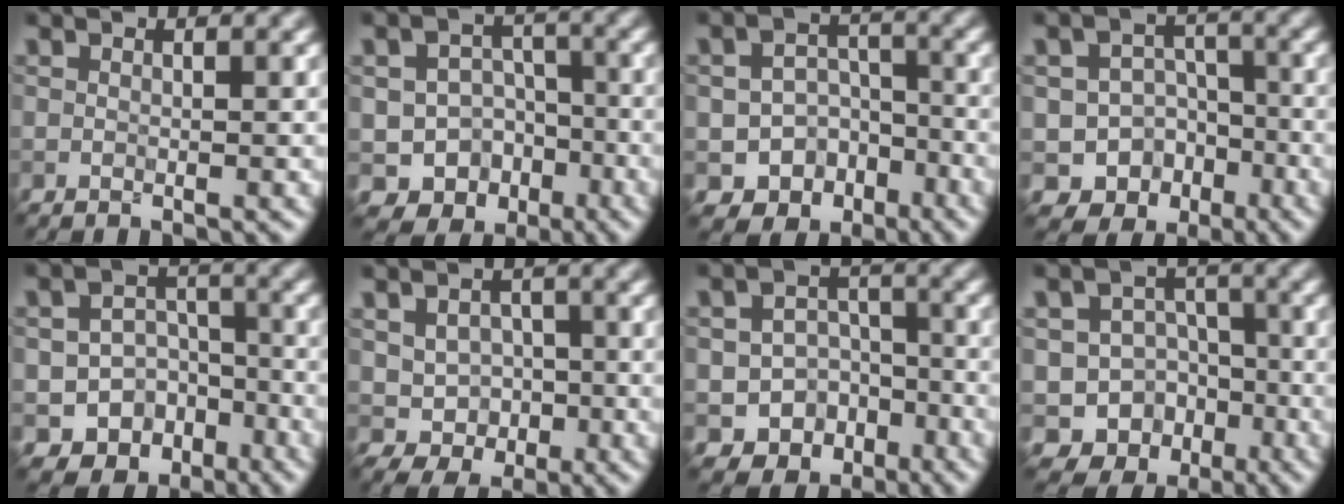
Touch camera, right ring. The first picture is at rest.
{"total": 6.7, "force": [-3.3, 5.5, 1.9], "torque": [-0.006, -0.002, -0.057]}
{"total": 5.7, "force": [-3.4, 4.3, 1.8], "torque": [-0.006, 0.006, -0.048]}
{"total": 6.5, "force": [-3.4, 5.3, 1.6], "torque": [-0.001, -0.001, -0.059]}
{"total": 6.7, "force": [-3.9, 5.1, 2.0], "torque": [-0.008, 0.001, -0.060]}
{"total": 3.3, "force": [-0.3, 2.7, 1.9], "torque": [-0.030, -0.004, -0.002]}
{"total": 5.9, "force": [-3.3, 4.5, 1.9], "torque": [-0.003, 0.006, -0.052]}
{"total": 8.3, "force": [-4.1, 7.1, 1.5], "torque": [-0.001, -0.007, -0.076]}